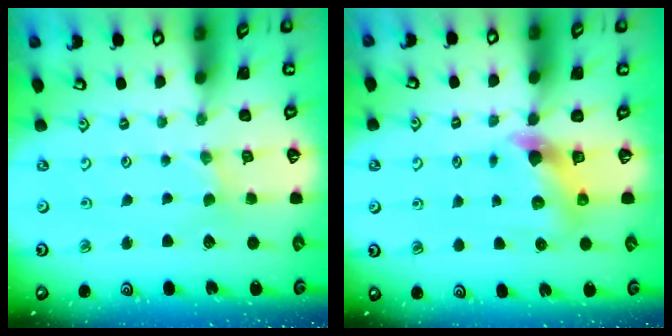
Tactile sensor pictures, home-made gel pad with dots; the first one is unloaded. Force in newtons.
{"total": 6.0, "press": 6.0, "slide": 0.4}